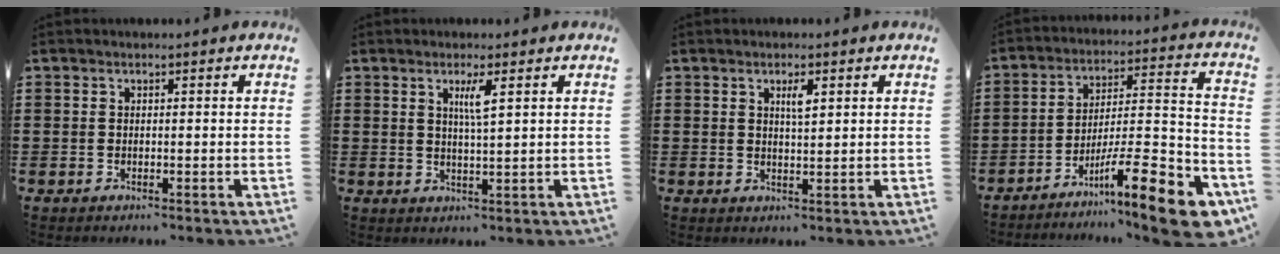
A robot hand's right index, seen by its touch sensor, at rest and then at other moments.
{"total": 3.0, "force": [1.3, 0.1, 2.6], "torque": [-0.056, -0.001, 0.020]}
{"total": 2.3, "force": [1.0, 0.6, 2.0], "torque": [-0.033, 0.000, 0.014]}
{"total": 15.3, "force": [-9.9, 2.6, 11.4], "torque": [-0.152, 0.034, -0.169]}